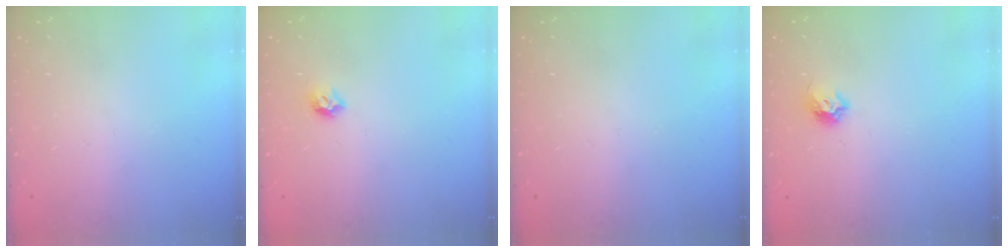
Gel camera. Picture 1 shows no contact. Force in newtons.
{"total": 5.5, "press": 5.4, "slide": 0.9}
{"total": 0.0}
{"total": 5.1, "press": 5.0, "slide": 1.0}